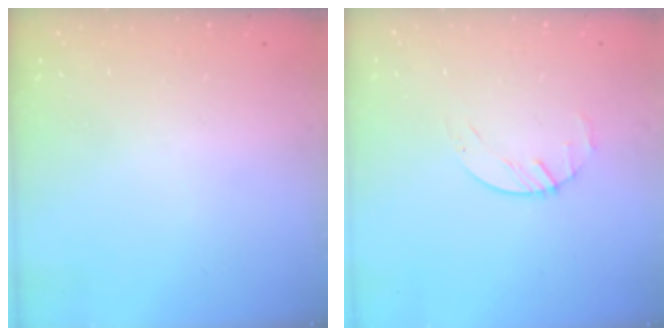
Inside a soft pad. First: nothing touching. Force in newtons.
{"total": 2.2, "press": 2.2, "slide": 0.4}